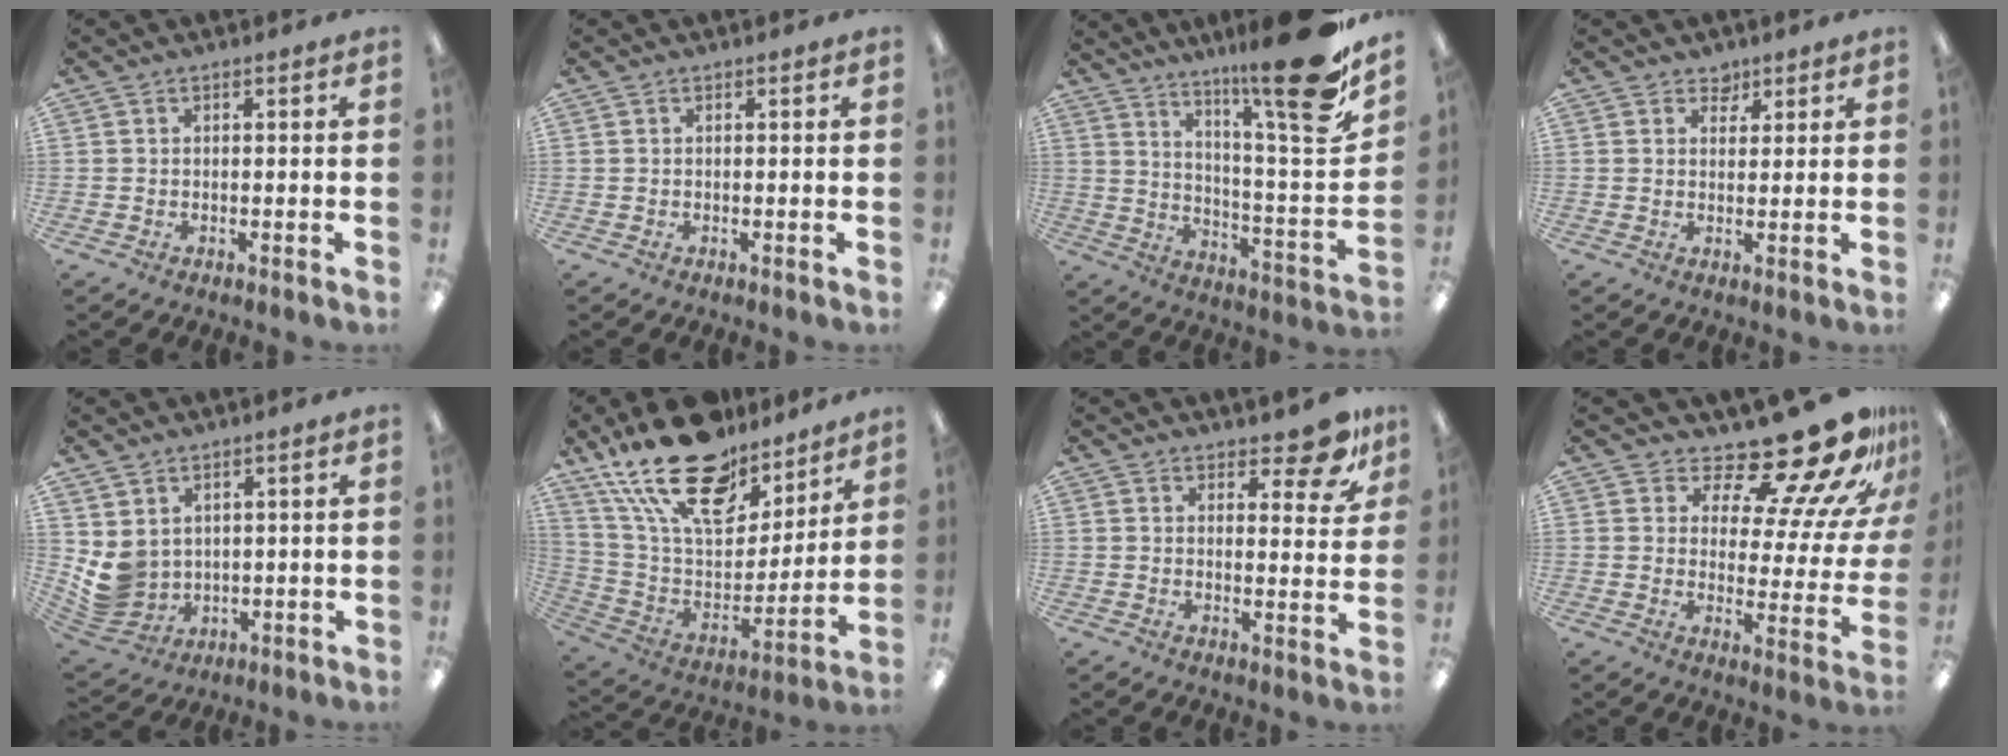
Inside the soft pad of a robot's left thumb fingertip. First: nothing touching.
{"total": 0.0}
{"total": 21.7, "force": [15.2, 2.7, 15.2], "torque": [-0.209, -0.121, 0.231]}
{"total": 3.0, "force": [2.2, 1.9, 0.4], "torque": [0.002, -0.008, 0.039]}
{"total": 6.7, "force": [2.3, 5.7, 2.7], "torque": [-0.076, -0.022, 0.049]}
{"total": 25.2, "force": [17.8, 11.8, 13.3], "torque": [-0.238, -0.106, 0.318]}
{"total": 9.7, "force": [7.8, 3.0, 4.8], "torque": [-0.052, -0.056, 0.134]}
{"total": 19.8, "force": [15.8, 5.8, 10.4], "torque": [-0.141, -0.130, 0.255]}